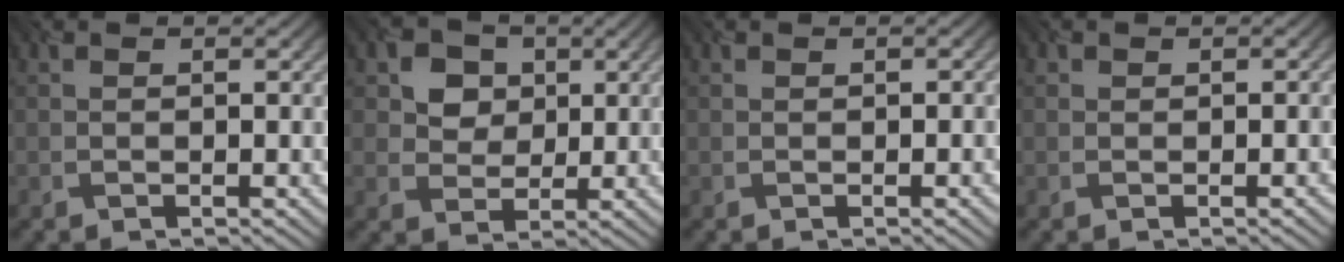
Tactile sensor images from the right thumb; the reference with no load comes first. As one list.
[{"total": 4.5, "force": [1.9, 4.0, 0.9], "torque": [-0.038, 0.003, 0.028]}, {"total": 1.7, "force": [-0.5, 0.8, 1.5], "torque": [-0.011, 0.004, -0.003]}, {"total": 1.2, "force": [-0.4, 0.7, 0.9], "torque": [-0.005, 0.007, -0.006]}]